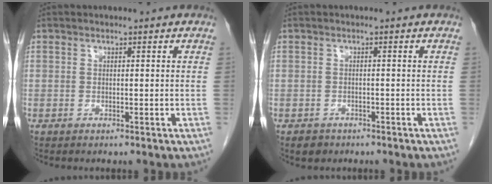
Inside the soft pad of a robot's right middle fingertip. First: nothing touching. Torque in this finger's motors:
{"motor_torque": [0.27, -0.10, -0.01, 0.01]}